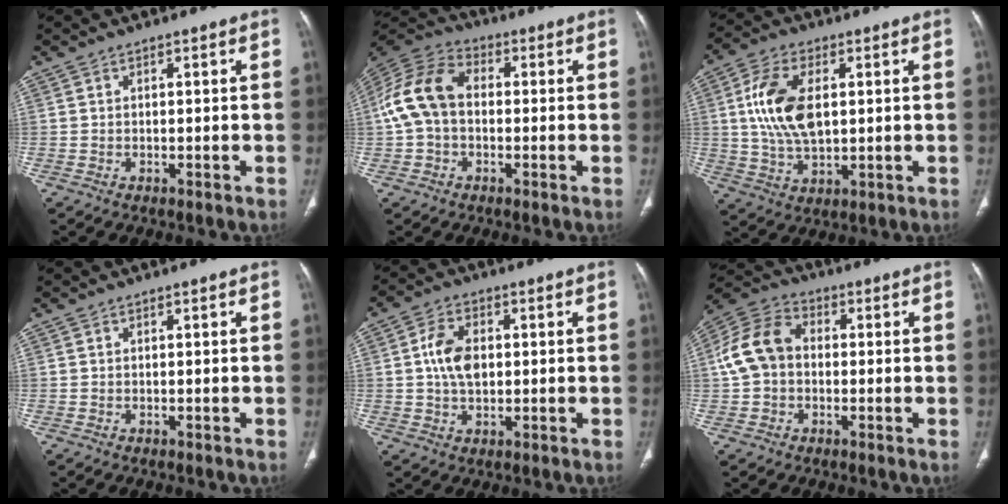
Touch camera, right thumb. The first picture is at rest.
{"total": 12.4, "force": [0.1, 8.7, 8.9], "torque": [-0.177, 0.035, -0.009]}
{"total": 12.5, "force": [2.1, 7.0, 10.1], "torque": [-0.196, -0.002, 0.042]}
{"total": 0.0}
{"total": 7.2, "force": [0.7, 4.7, 5.4], "torque": [-0.092, 0.004, 0.012]}
{"total": 10.4, "force": [0.1, 7.9, 6.7], "torque": [-0.128, 0.032, -0.010]}